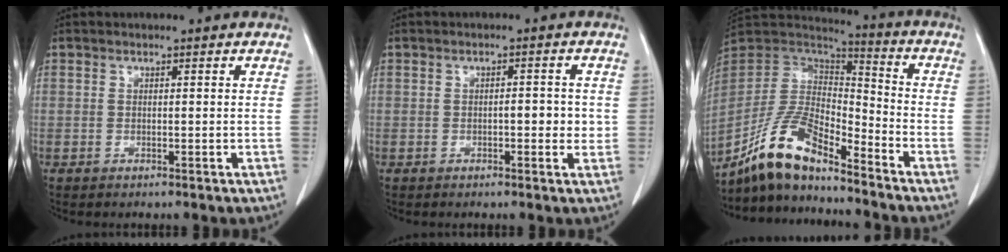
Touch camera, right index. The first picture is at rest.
{"total": 3.1, "force": [-0.3, 1.2, 2.8], "torque": [-0.037, 0.003, -0.004]}
{"total": 13.7, "force": [-10.9, 3.1, 7.7], "torque": [-0.158, 0.013, -0.206]}